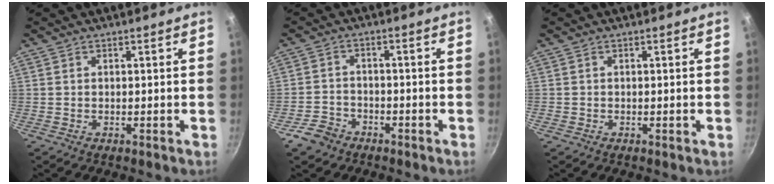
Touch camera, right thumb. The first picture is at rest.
{"total": 5.1, "force": [-3.4, 3.5, 1.5], "torque": [-0.020, 0.037, -0.060]}
{"total": 0.0}